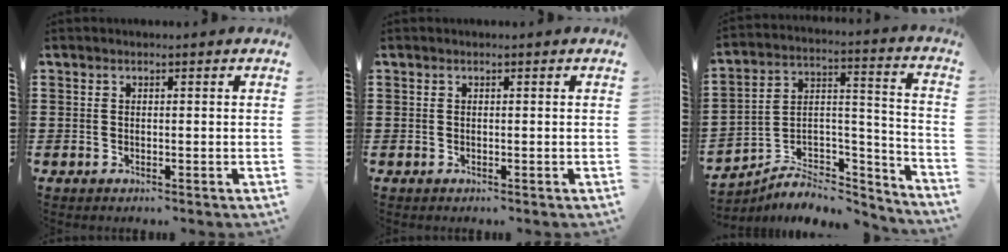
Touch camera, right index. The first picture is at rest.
{"total": 0.0}
{"total": 5.7, "force": [-4.8, 2.9, 1.1], "torque": [-0.018, 0.005, -0.092]}